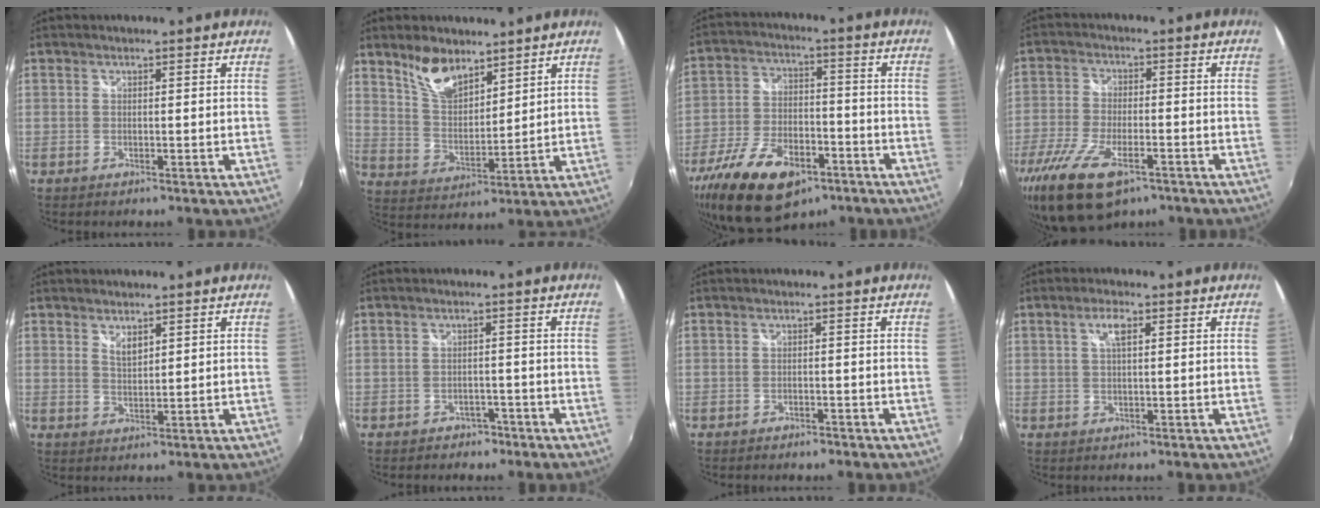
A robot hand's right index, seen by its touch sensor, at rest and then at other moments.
{"total": 8.9, "force": [6.6, 3.9, 4.6], "torque": [-0.082, 0.006, 0.131]}
{"total": 19.4, "force": [-11.6, 9.7, 12.1], "torque": [-0.261, -0.030, -0.194]}
{"total": 13.2, "force": [-8.3, 5.6, 8.7], "torque": [-0.200, -0.036, -0.155]}
{"total": 2.5, "force": [1.9, 0.9, 1.4], "torque": [-0.022, -0.004, 0.033]}
{"total": 3.6, "force": [-2.7, 2.3, 0.8], "torque": [-0.018, 0.002, -0.035]}
{"total": 1.7, "force": [-1.4, 0.7, 0.6], "torque": [-0.013, -0.004, -0.021]}
{"total": 2.9, "force": [1.1, 0.9, 2.5], "torque": [-0.047, 0.005, 0.018]}